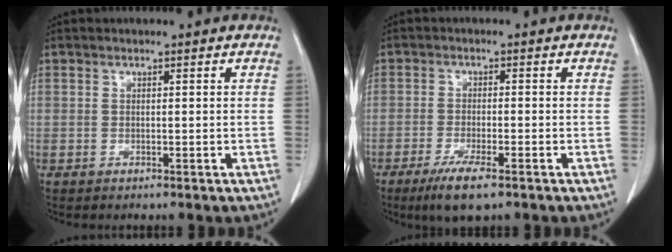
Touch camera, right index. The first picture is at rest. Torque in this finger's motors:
{"motor_torque": [0.44, -0.39, 0.19, 0.08]}